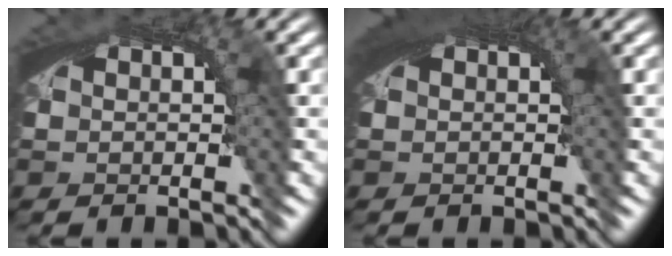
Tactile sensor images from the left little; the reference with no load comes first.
{"total": 2.3, "force": [1.0, 0.5, 2.0], "torque": [-0.022, 0.008, 0.014]}